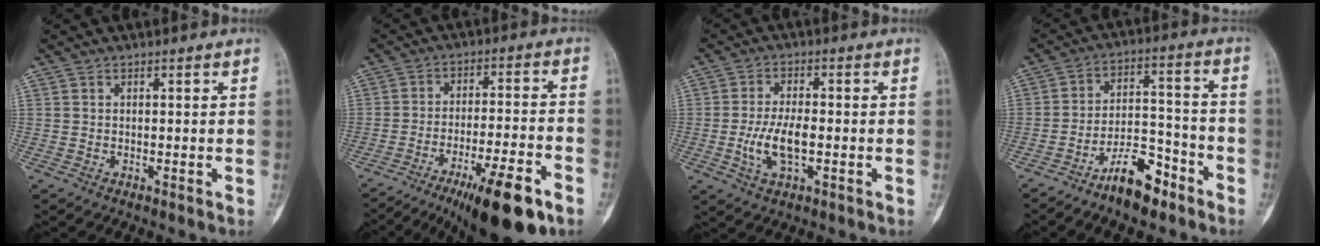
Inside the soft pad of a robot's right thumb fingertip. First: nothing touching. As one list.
[{"total": 16.0, "force": [-9.7, 3.1, 12.3], "torque": [-0.181, 0.042, -0.151]}, {"total": 7.4, "force": [-1.5, 3.2, 6.5], "torque": [-0.132, 0.005, -0.026]}, {"total": 10.2, "force": [-7.2, 4.0, 6.0], "torque": [-0.089, 0.066, -0.129]}]